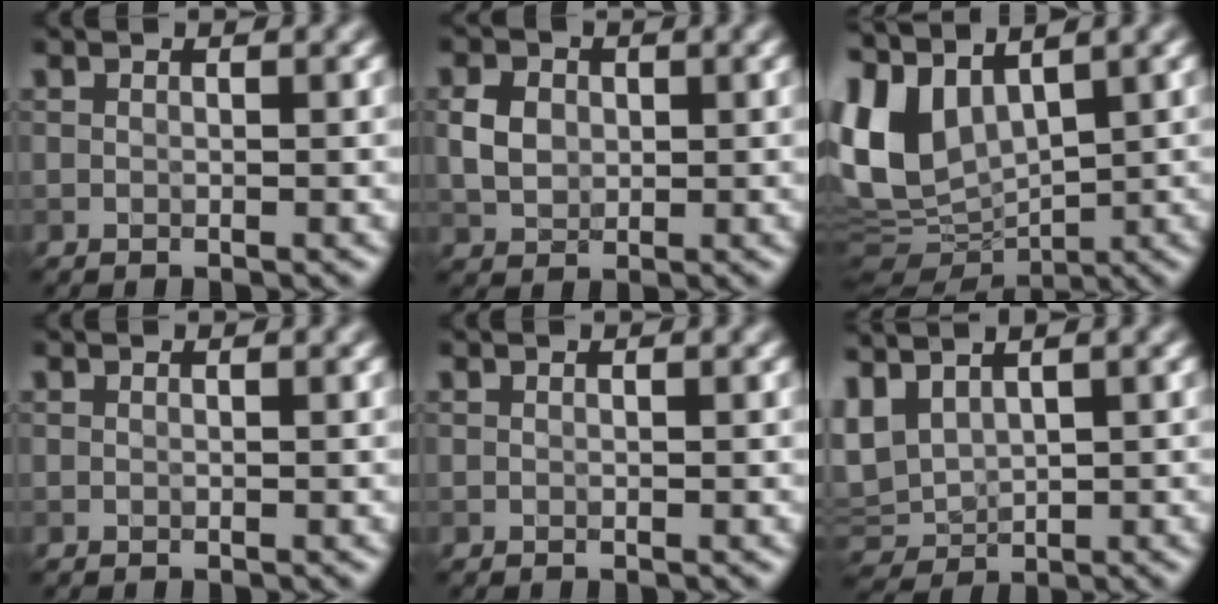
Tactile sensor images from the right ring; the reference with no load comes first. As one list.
[{"total": 3.0, "force": [0.3, 2.4, 1.8], "torque": [-0.037, 0.001, 0.005]}, {"total": 9.4, "force": [2.9, 5.5, 7.1], "torque": [-0.177, -0.004, 0.058]}, {"total": 0.0}, {"total": 0.0}, {"total": 3.6, "force": [1.6, 2.4, 2.1], "torque": [-0.050, 0.005, 0.035]}]